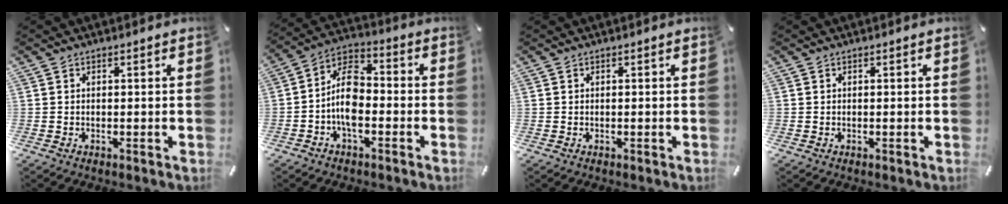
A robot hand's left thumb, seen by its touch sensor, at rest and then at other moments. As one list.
[{"total": 10.0, "force": [-3.1, 6.0, 7.5], "torque": [-0.149, 0.017, -0.054]}, {"total": 0.0}, {"total": 0.0}]